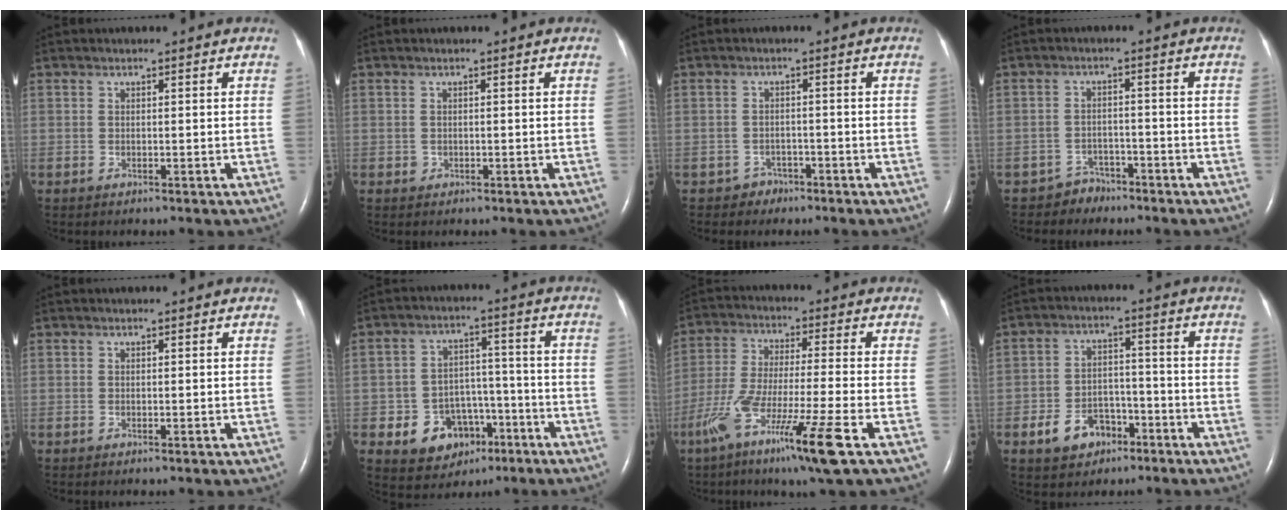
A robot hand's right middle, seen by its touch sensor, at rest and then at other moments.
{"total": 0.5, "force": [-0.2, 0.5, 0.0], "torque": [-0.003, 0.003, -0.004]}
{"total": 2.3, "force": [-1.6, 1.6, -0.4], "torque": [0.003, 0.010, -0.026]}
{"total": 3.2, "force": [-2.5, 1.8, -0.7], "torque": [0.007, 0.008, -0.041]}
{"total": 0.0}
{"total": 9.3, "force": [-4.2, 7.2, 4.0], "torque": [-0.067, 0.025, -0.054]}
{"total": 14.3, "force": [-7.4, -0.4, 12.2], "torque": [-0.251, -0.040, -0.135]}
{"total": 7.1, "force": [-3.8, 5.0, 3.3], "torque": [-0.069, 0.016, -0.055]}